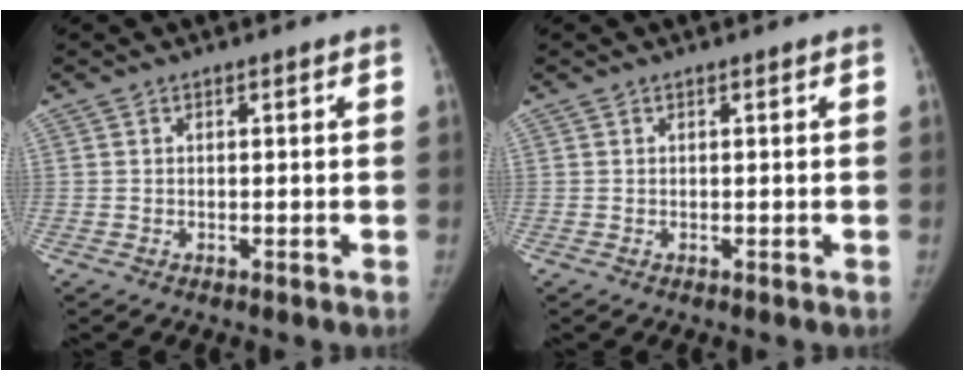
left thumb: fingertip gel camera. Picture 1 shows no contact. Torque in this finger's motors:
{"motor_torque": [0.00, 0.00, 0.13, -0.09, 0.00]}